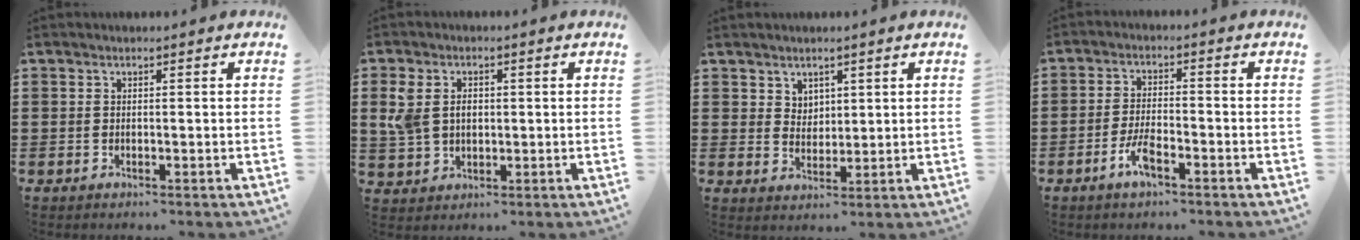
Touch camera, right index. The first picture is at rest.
{"total": 4.8, "force": [0.8, 3.5, 3.1], "torque": [-0.087, 0.008, 0.006]}
{"total": 3.2, "force": [2.3, 2.3, 0.3], "torque": [-0.015, 0.007, 0.045]}
{"total": 4.6, "force": [-2.7, 1.4, 3.5], "torque": [-0.085, -0.001, -0.057]}